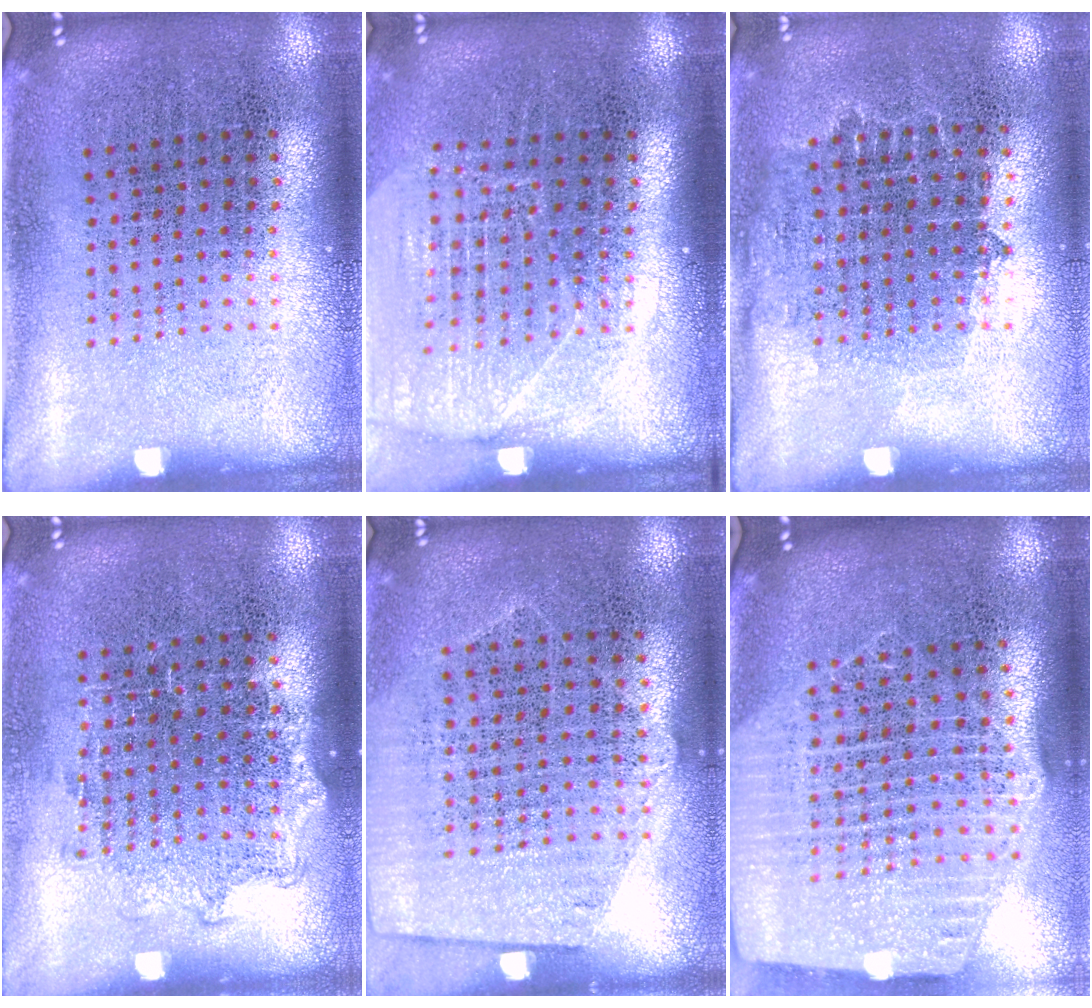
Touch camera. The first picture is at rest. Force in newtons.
{"total": 1.7, "press": 1.5, "slide": 0.8}
{"total": 0.8, "press": 0.7, "slide": 0.4}
{"total": 1.1, "press": 1.0, "slide": 0.4}
{"total": 1.2, "press": 1.1, "slide": 0.6}
{"total": 2.6, "press": 2.2, "slide": 1.4}